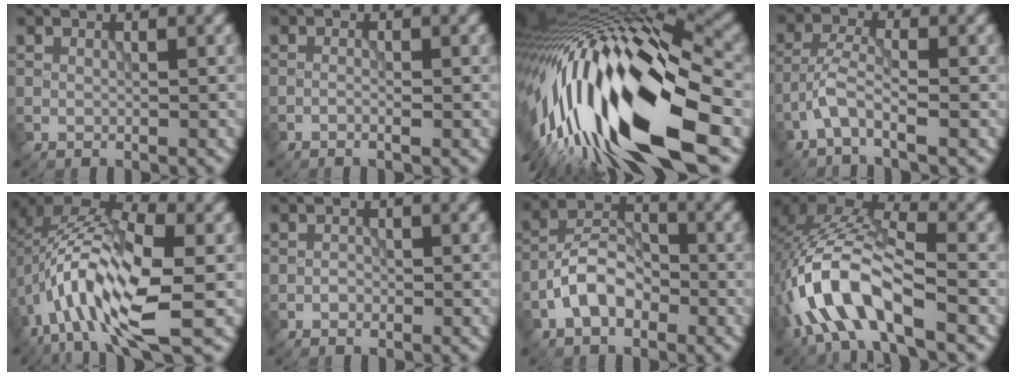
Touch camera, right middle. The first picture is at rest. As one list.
[{"total": 0.7, "force": [-0.4, 0.0, 0.5], "torque": [-0.008, -0.003, -0.011]}, {"total": 17.7, "force": [-3.8, 5.6, 16.3], "torque": [-0.286, 0.012, -0.079]}, {"total": 3.2, "force": [-1.9, 0.8, 2.4], "torque": [-0.053, 0.008, -0.045]}, {"total": 12.1, "force": [-2.9, 5.0, 10.7], "torque": [-0.195, 0.007, -0.059]}, {"total": 0.7, "force": [-0.4, 0.5, 0.3], "torque": [-0.005, -0.001, -0.011]}, {"total": 4.9, "force": [-2.3, 2.9, 3.2], "torque": [-0.055, 0.013, -0.050]}, {"total": 9.2, "force": [-3.8, 3.5, 7.7], "torque": [-0.158, 0.013, -0.075]}]